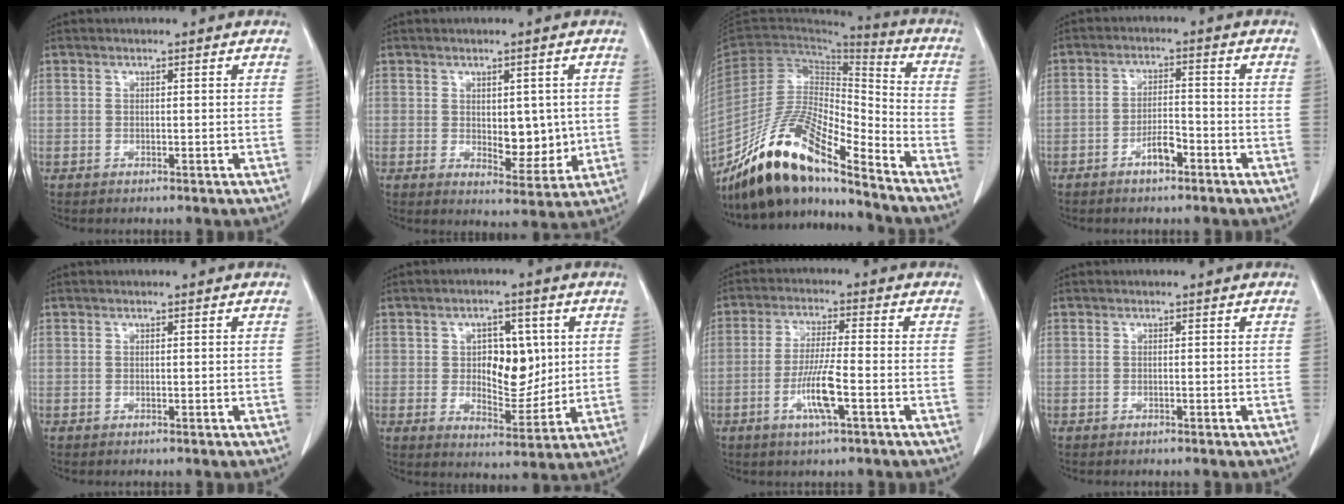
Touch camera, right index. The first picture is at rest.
{"total": 6.3, "force": [0.3, 3.3, 5.4], "torque": [-0.067, -0.007, 0.019]}
{"total": 17.3, "force": [-14.0, 2.9, 9.8], "torque": [-0.179, 0.003, -0.259]}
{"total": 3.9, "force": [-2.3, 1.2, 2.9], "torque": [-0.054, 0.009, -0.039]}
{"total": 0.0}
{"total": 8.7, "force": [1.6, 4.8, 7.0], "torque": [-0.104, 0.007, 0.037]}
{"total": 7.2, "force": [-2.6, 0.2, 6.7], "torque": [-0.131, -0.006, -0.046]}
{"total": 0.0}